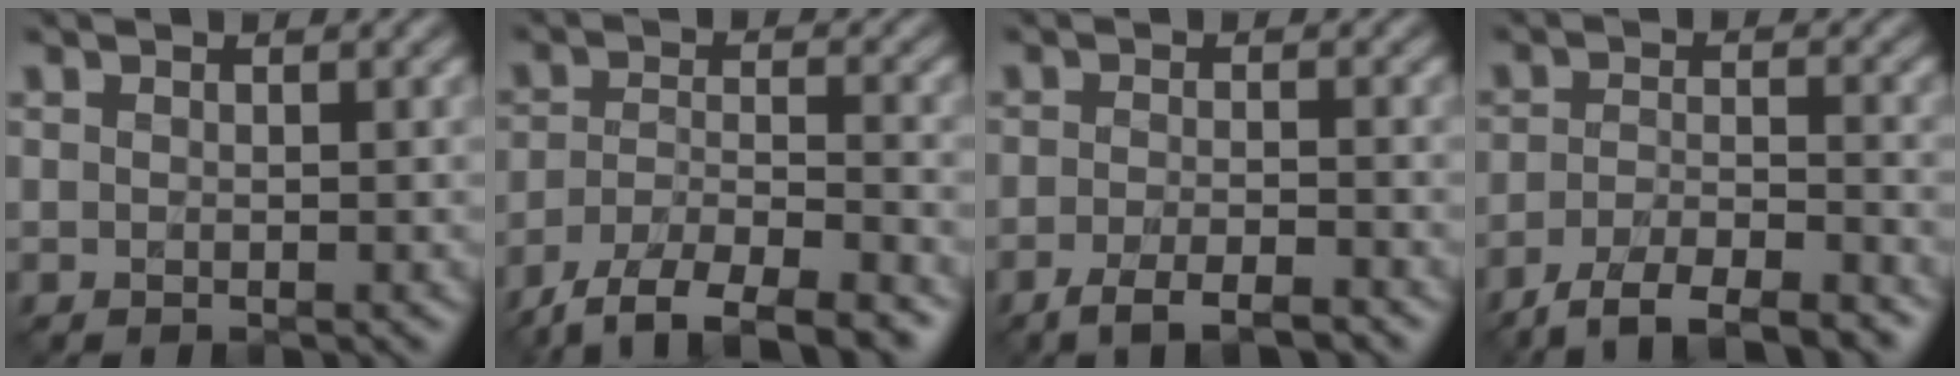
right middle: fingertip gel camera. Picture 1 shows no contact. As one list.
[{"total": 8.5, "force": [-6.8, 2.4, 4.5], "torque": [-0.074, -0.014, -0.116]}, {"total": 3.7, "force": [-2.7, 0.8, 2.5], "torque": [-0.039, -0.006, -0.048]}, {"total": 6.1, "force": [-5.0, 1.3, 3.2], "torque": [-0.052, -0.006, -0.085]}]